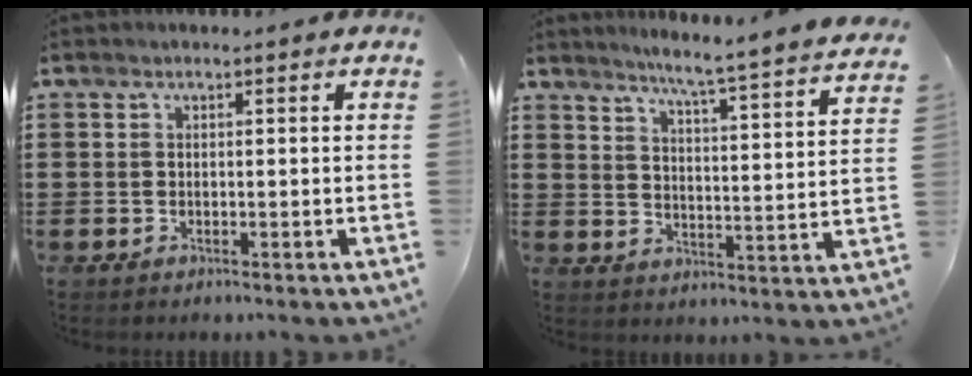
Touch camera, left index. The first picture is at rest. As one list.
[{"total": 5.2, "force": [4.6, -1.6, 1.8], "torque": [-0.047, -0.050, 0.069]}]